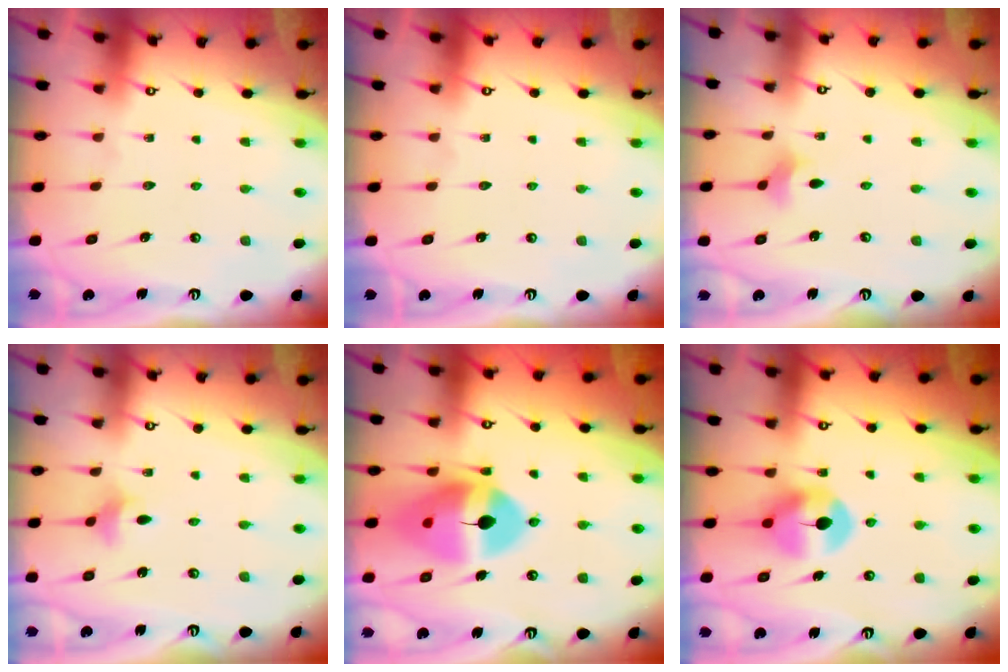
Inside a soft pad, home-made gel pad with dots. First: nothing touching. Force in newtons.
{"total": 0.0}
{"total": 3.9, "press": 3.9, "slide": 0.7}
{"total": 3.0, "press": 2.9, "slide": 0.6}
{"total": 15.3, "press": 15.1, "slide": 1.9}
{"total": 8.3, "press": 8.3, "slide": 0.7}